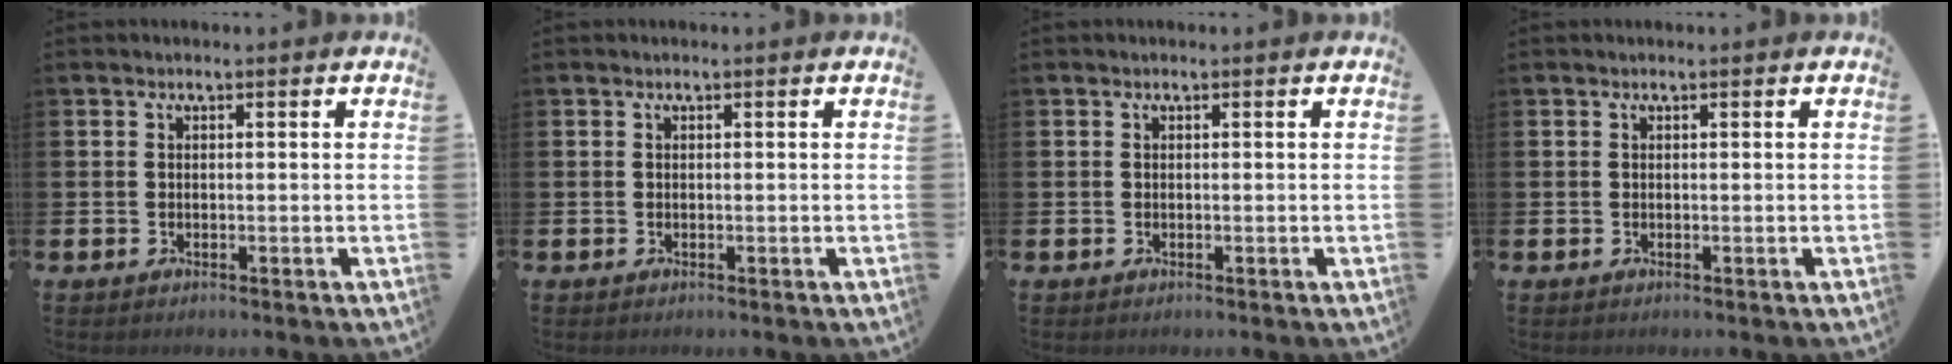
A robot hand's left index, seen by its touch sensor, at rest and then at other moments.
{"total": 0.0}
{"total": 0.0}
{"total": 0.0}